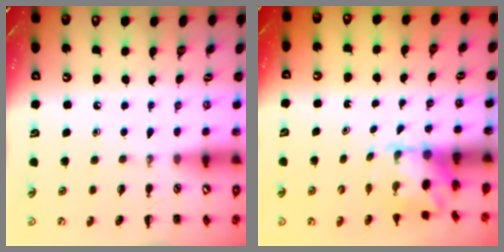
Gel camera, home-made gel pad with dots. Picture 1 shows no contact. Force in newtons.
{"total": 2.1, "press": 2.0, "slide": 0.7}